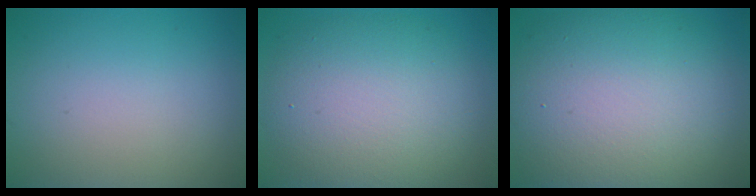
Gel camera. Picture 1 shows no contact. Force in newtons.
{"total": 9.2, "press": 9.2, "slide": 0.3}
{"total": 13.9, "press": 13.9, "slide": 0.7}